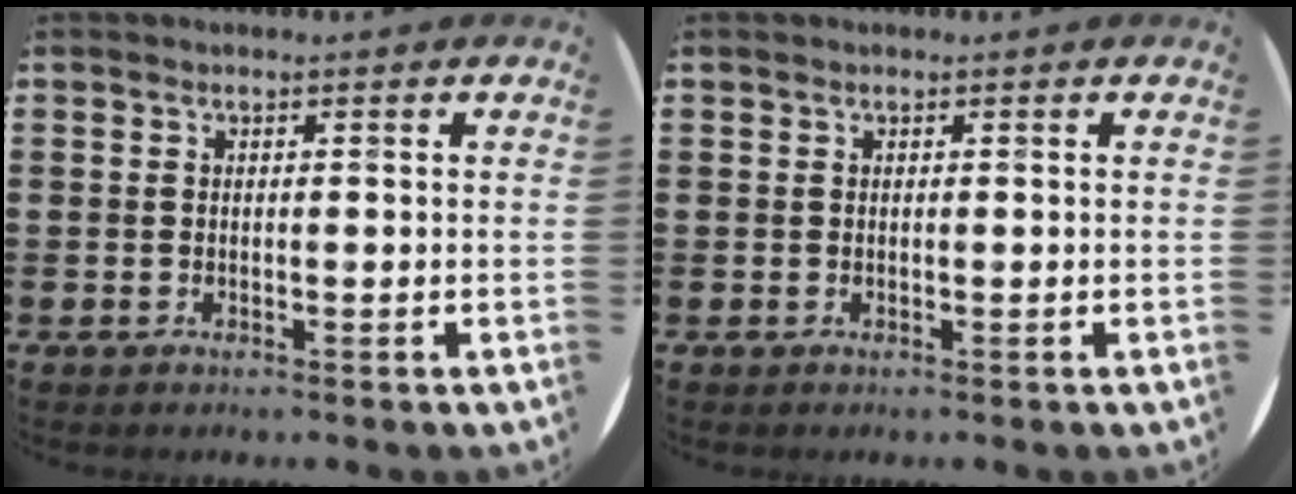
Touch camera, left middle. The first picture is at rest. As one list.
[{"total": 0.0}]